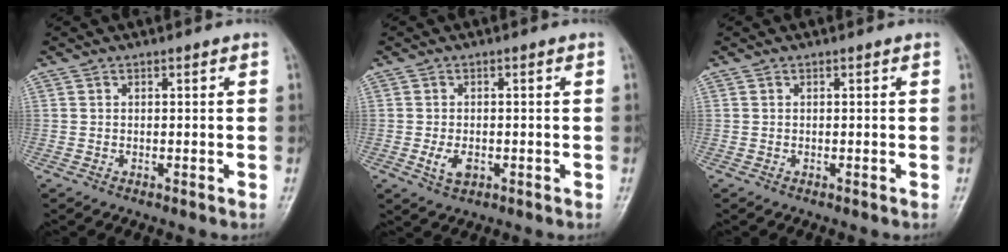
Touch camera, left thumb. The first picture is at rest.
{"total": 3.3, "force": [-0.8, 2.0, 2.5], "torque": [-0.047, -0.003, -0.012]}
{"total": 0.0}